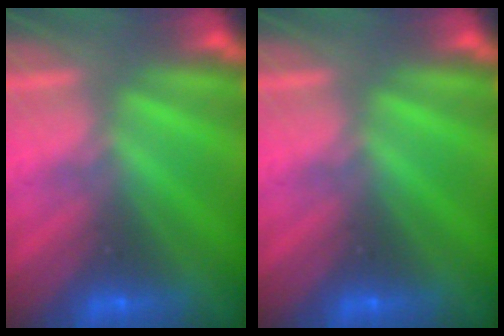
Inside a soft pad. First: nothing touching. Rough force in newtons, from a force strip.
{"total": 0.0}